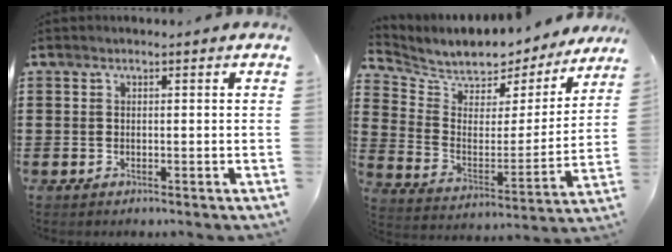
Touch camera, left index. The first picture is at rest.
{"total": 6.1, "force": [5.9, 1.6, 0.0], "torque": [-0.036, -0.057, 0.097]}